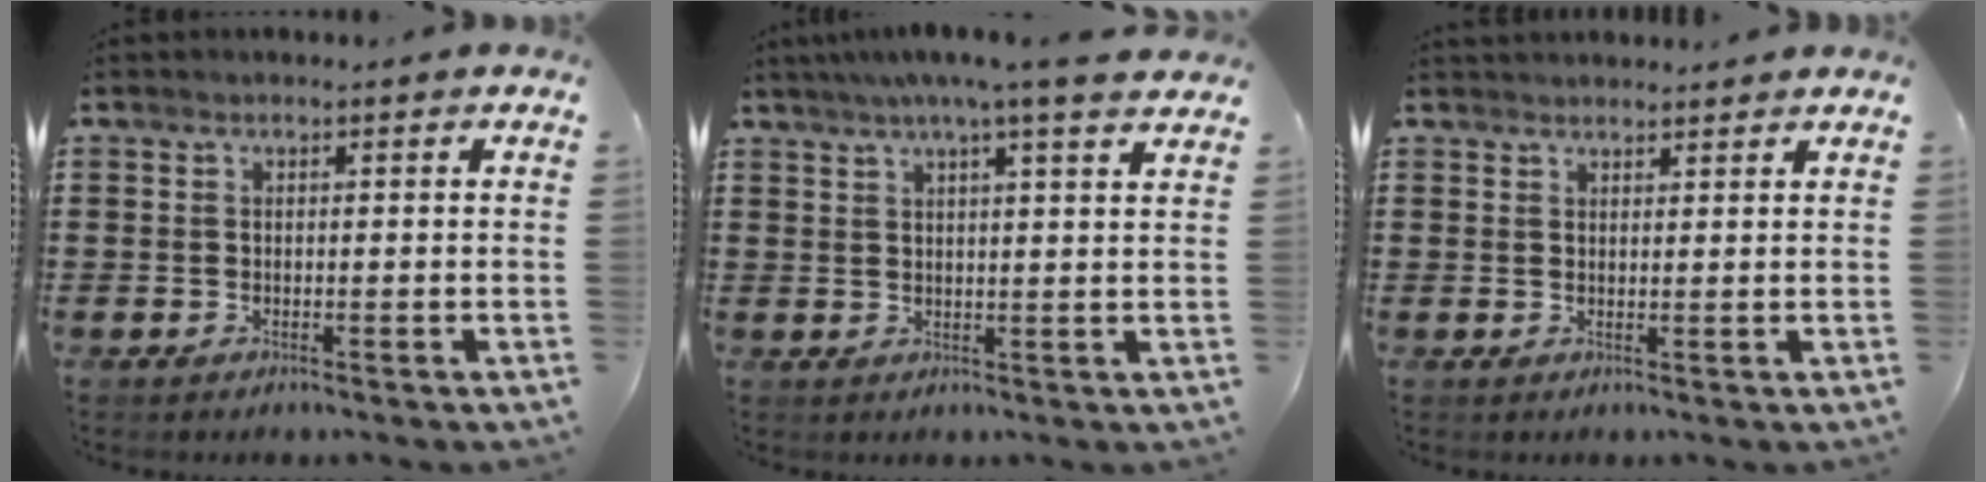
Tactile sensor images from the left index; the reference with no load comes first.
{"total": 5.3, "force": [4.0, -0.4, 3.4], "torque": [-0.071, -0.012, 0.067]}
{"total": 1.8, "force": [1.7, 0.5, -0.3], "torque": [0.000, 0.000, 0.034]}